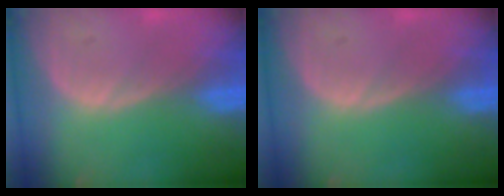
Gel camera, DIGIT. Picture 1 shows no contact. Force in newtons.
{"total": 0.0}